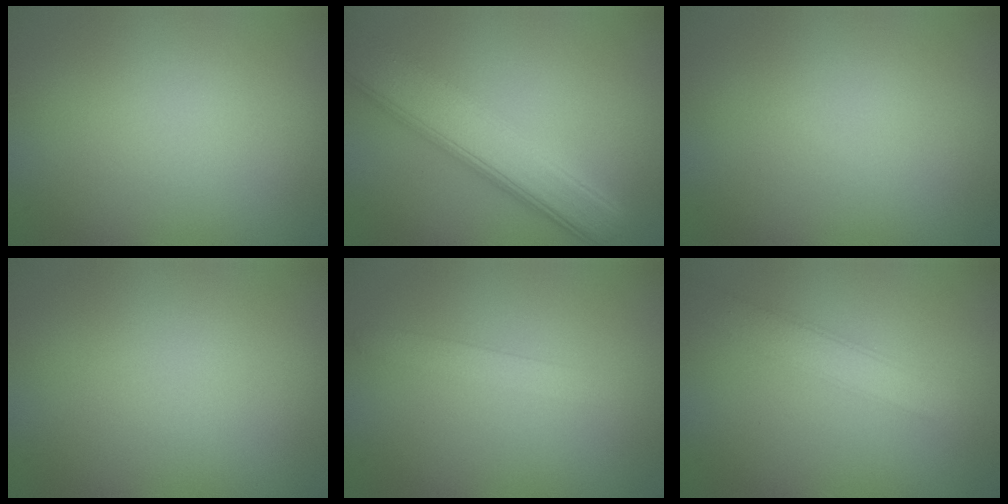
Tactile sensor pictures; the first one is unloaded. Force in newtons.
{"total": 6.4, "press": 6.4, "slide": 0.4}
{"total": 0.0}
{"total": 0.0}
{"total": 1.6, "press": 1.6, "slide": 0.1}
{"total": 2.7, "press": 2.7, "slide": 0.1}